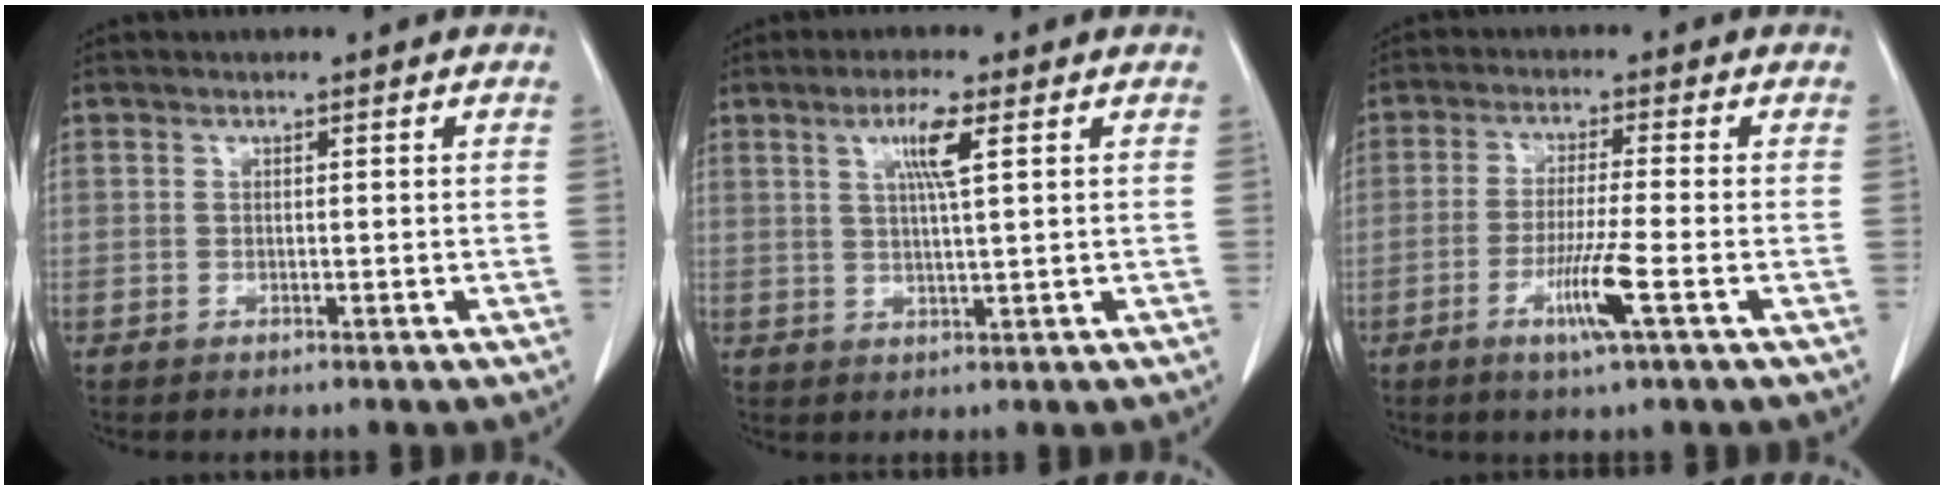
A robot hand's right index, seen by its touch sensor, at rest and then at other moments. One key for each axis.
{"total": 4.9, "fx": 1.9, "fy": -0.2, "fz": 4.6, "tx": -0.084, "ty": 0.000, "tz": 0.035}
{"total": 6.7, "fx": -2.8, "fy": -0.7, "fz": 6.1, "tx": -0.116, "ty": -0.017, "tz": -0.053}